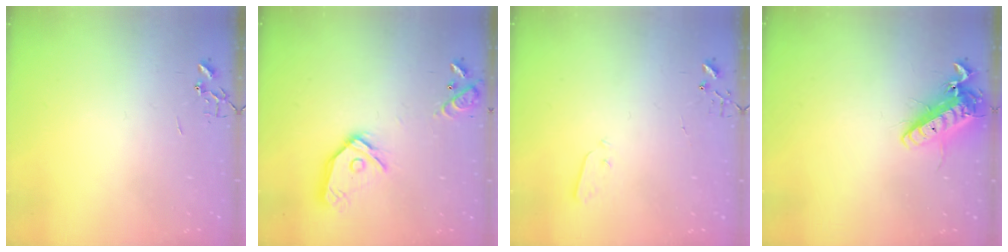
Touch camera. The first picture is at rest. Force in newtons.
{"total": 15.7, "press": 15.5, "slide": 2.4}
{"total": 2.0, "press": 2.0, "slide": 0.4}
{"total": 14.5, "press": 14.3, "slide": 2.0}